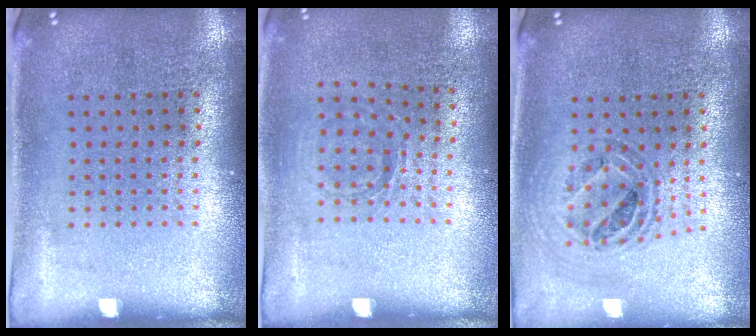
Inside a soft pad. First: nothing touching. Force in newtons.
{"total": 0.9, "press": 0.8, "slide": 0.3}
{"total": 0.9, "press": 0.9, "slide": 0.0}